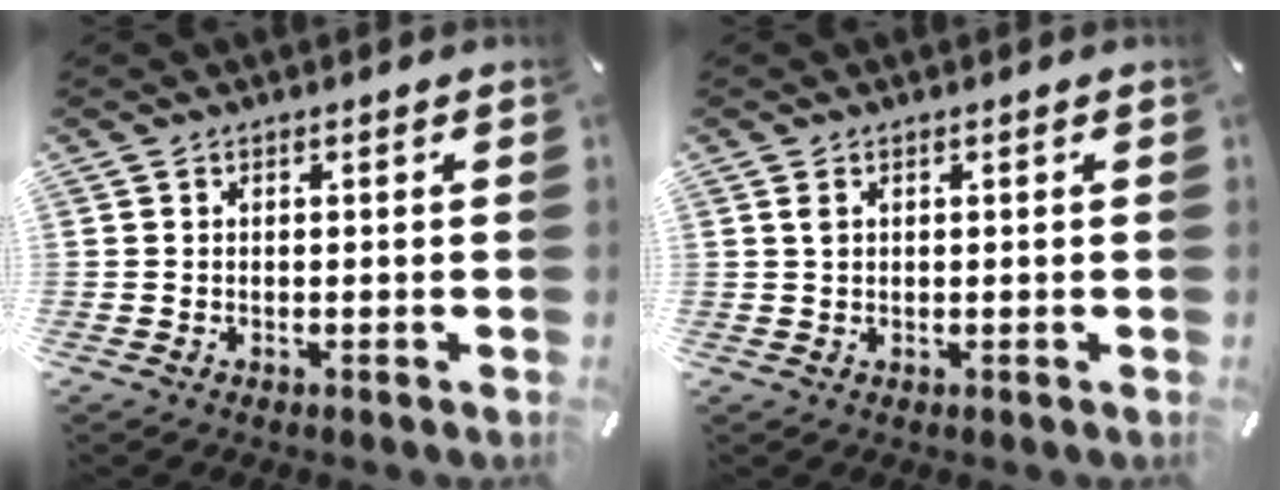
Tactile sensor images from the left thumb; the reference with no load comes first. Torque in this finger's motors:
{"motor_torque": [-0.05, 0.20, 0.12, -0.20, 0.06]}